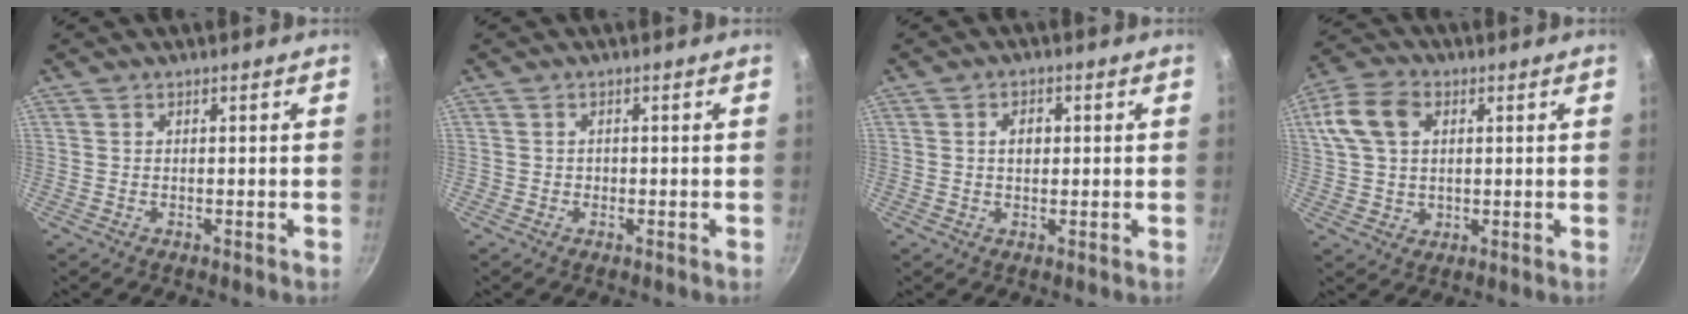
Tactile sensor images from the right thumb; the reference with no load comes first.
{"total": 0.8, "force": [-0.2, 0.8, 0.1], "torque": [0.002, 0.003, -0.003]}
{"total": 3.1, "force": [0.4, 2.2, 2.2], "torque": [-0.022, 0.006, 0.006]}
{"total": 10.6, "force": [2.8, 7.6, 6.8], "torque": [-0.123, 0.007, 0.046]}